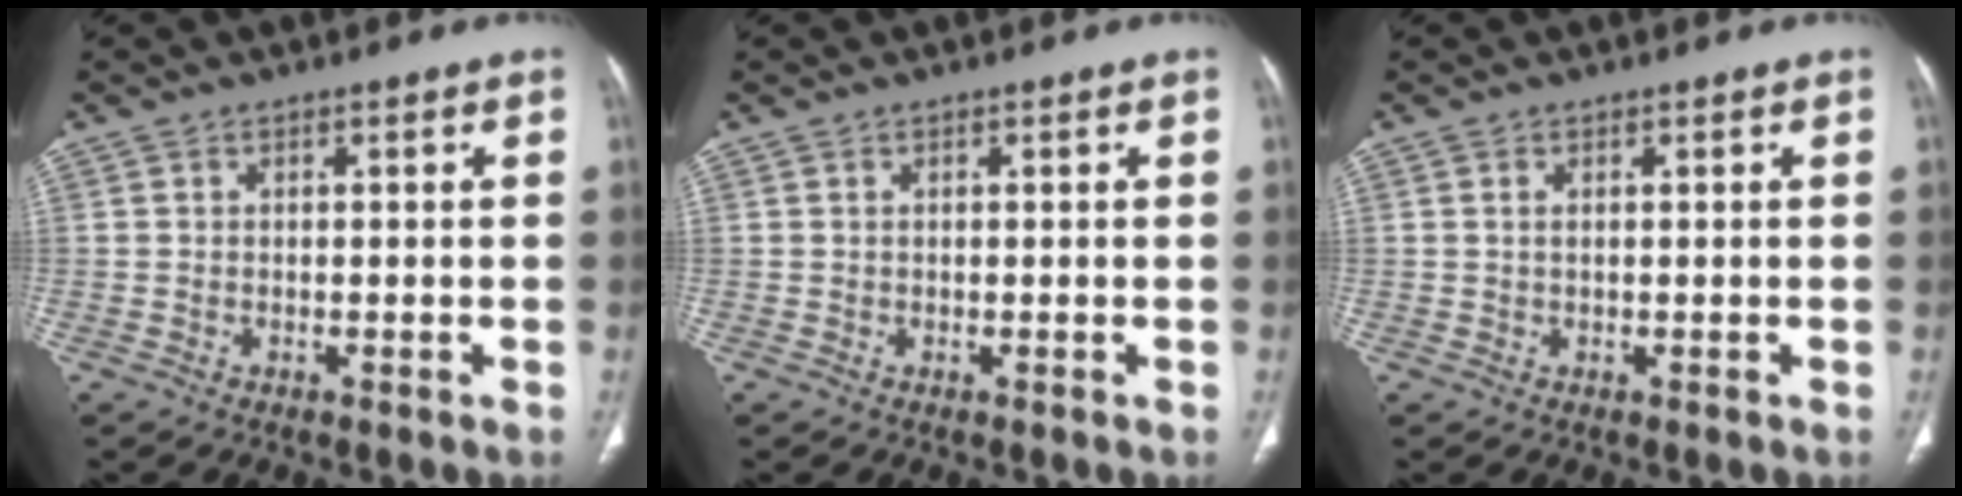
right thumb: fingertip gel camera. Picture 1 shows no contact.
{"total": 0.0}
{"total": 0.5, "force": [0.2, 0.2, 0.4], "torque": [-0.014, 0.004, 0.004]}